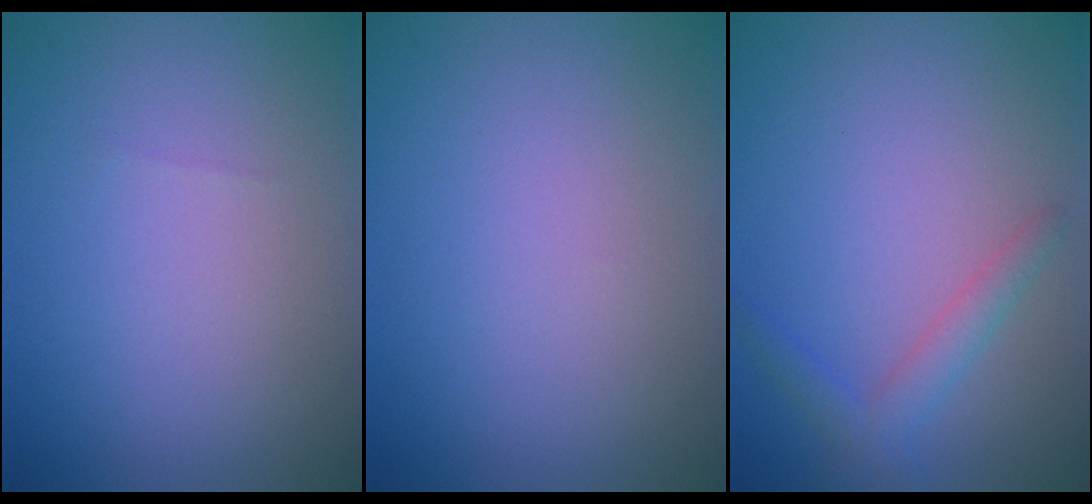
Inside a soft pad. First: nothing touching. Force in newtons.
{"total": 0.0}
{"total": 2.2, "press": 2.2, "slide": 0.0}